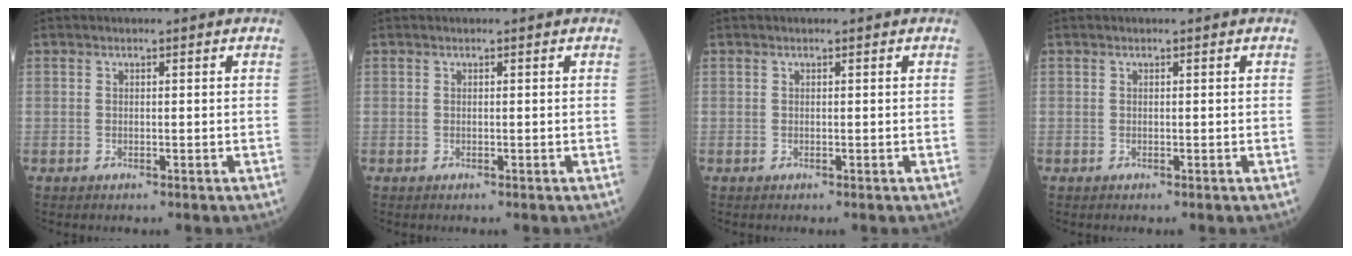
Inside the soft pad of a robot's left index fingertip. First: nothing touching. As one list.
[{"total": 0.0}, {"total": 0.0}, {"total": 0.0}]